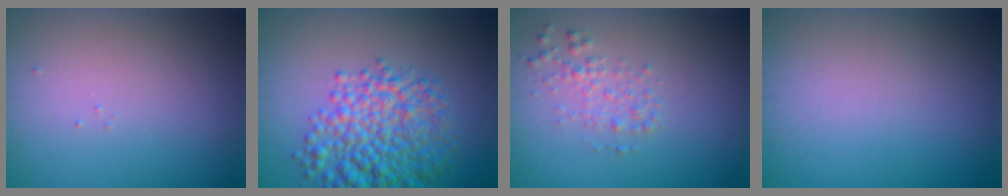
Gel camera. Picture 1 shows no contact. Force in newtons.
{"total": 7.0, "press": 7.0, "slide": 0.3}
{"total": 1.6, "press": 1.6, "slide": 0.0}
{"total": 0.0}